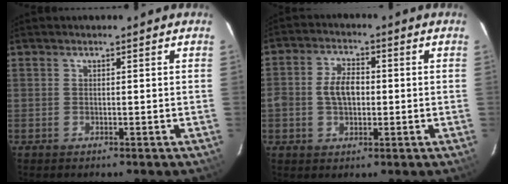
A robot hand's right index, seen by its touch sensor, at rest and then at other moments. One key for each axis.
{"total": 6.1, "fx": -0.3, "fy": 3.9, "fz": 4.7, "tx": -0.093, "ty": 0.013, "tz": -0.002}